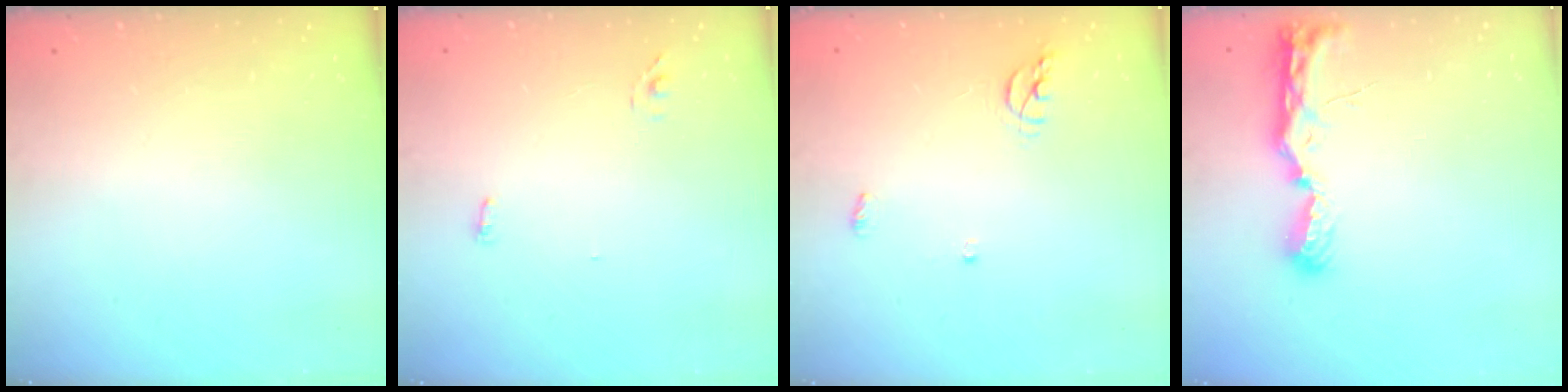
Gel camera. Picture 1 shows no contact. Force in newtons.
{"total": 3.2, "press": 2.9, "slide": 1.5}
{"total": 6.5, "press": 6.5, "slide": 0.6}
{"total": 7.7, "press": 7.7, "slide": 0.5}